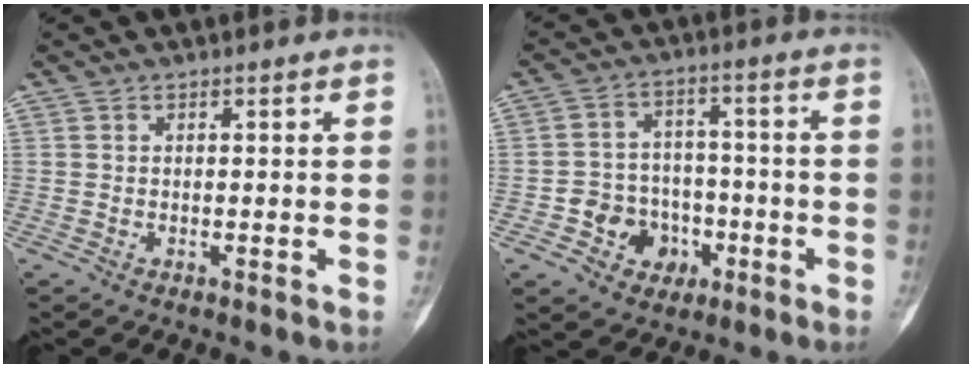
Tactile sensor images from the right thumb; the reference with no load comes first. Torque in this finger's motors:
{"motor_torque": [0.43, 0.26, 0.20, -0.37, 0.11]}